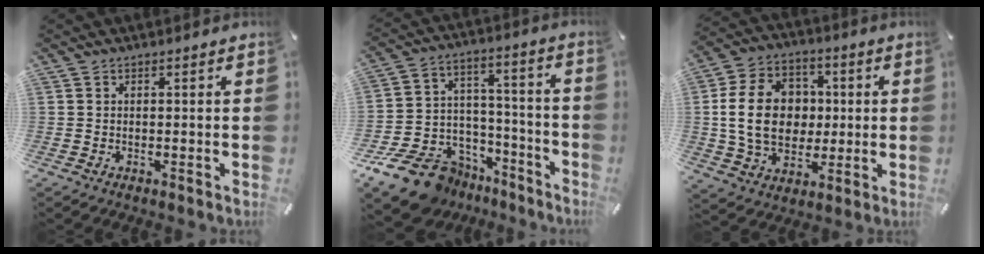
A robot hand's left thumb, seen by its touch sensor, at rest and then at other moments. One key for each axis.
{"total": 15.4, "fx": -10.3, "fy": 10.1, "fz": 5.4, "tx": -0.086, "ty": 0.063, "tz": -0.169}
{"total": 16.6, "fx": 0.8, "fy": 13.1, "fz": 10.2, "tx": -0.208, "ty": 0.016, "tz": 0.012}